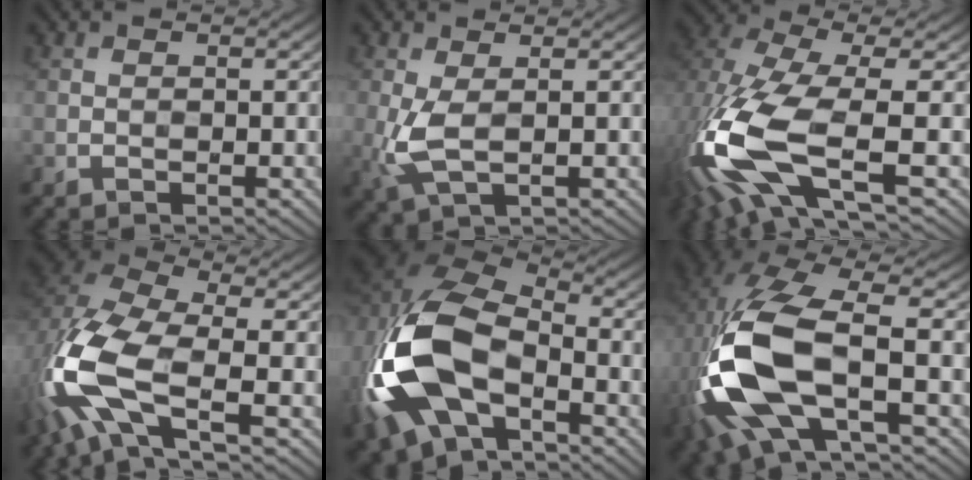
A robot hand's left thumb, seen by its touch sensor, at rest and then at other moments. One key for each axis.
{"total": 4.4, "fx": 0.1, "fy": 1.9, "fz": 4.0, "tx": -0.111, "ty": -0.004, "tz": 0.001}
{"total": 15.7, "fx": -3.3, "fy": 6.9, "fz": 13.7, "tx": -0.347, "ty": -0.027, "tz": -0.055}
{"total": 14.4, "fx": -4.0, "fy": 7.2, "fz": 11.8, "tx": -0.298, "ty": -0.018, "tz": -0.089}
{"total": 19.1, "fx": -4.8, "fy": 11.6, "fz": 14.4, "tx": -0.357, "ty": -0.034, "tz": -0.085}
{"total": 15.7, "fx": -3.0, "fy": 6.9, "fz": 13.7, "tx": -0.341, "ty": -0.010, "tz": -0.055}